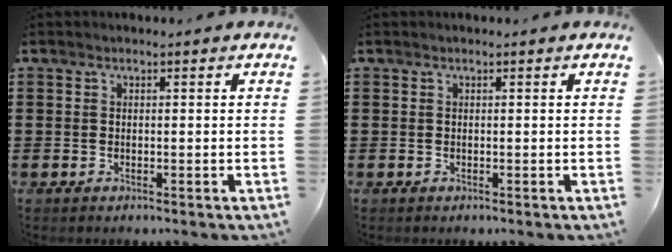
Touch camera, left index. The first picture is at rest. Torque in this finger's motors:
{"motor_torque": [-0.02, -0.02, 0.00, 0.00]}